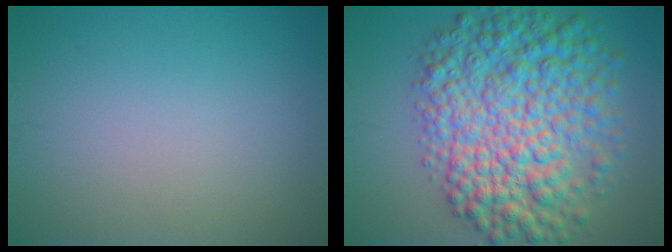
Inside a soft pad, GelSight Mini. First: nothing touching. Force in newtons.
{"total": 10.9, "press": 10.9, "slide": 0.1}